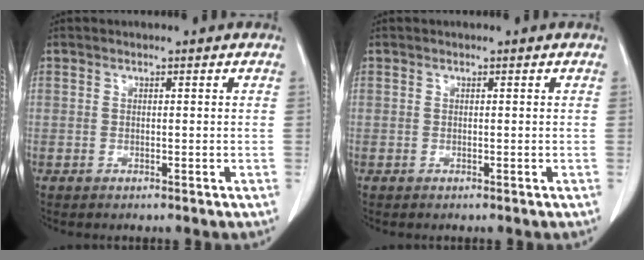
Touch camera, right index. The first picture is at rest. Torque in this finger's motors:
{"motor_torque": [-0.06, 0.05, 0.01, 0.00]}